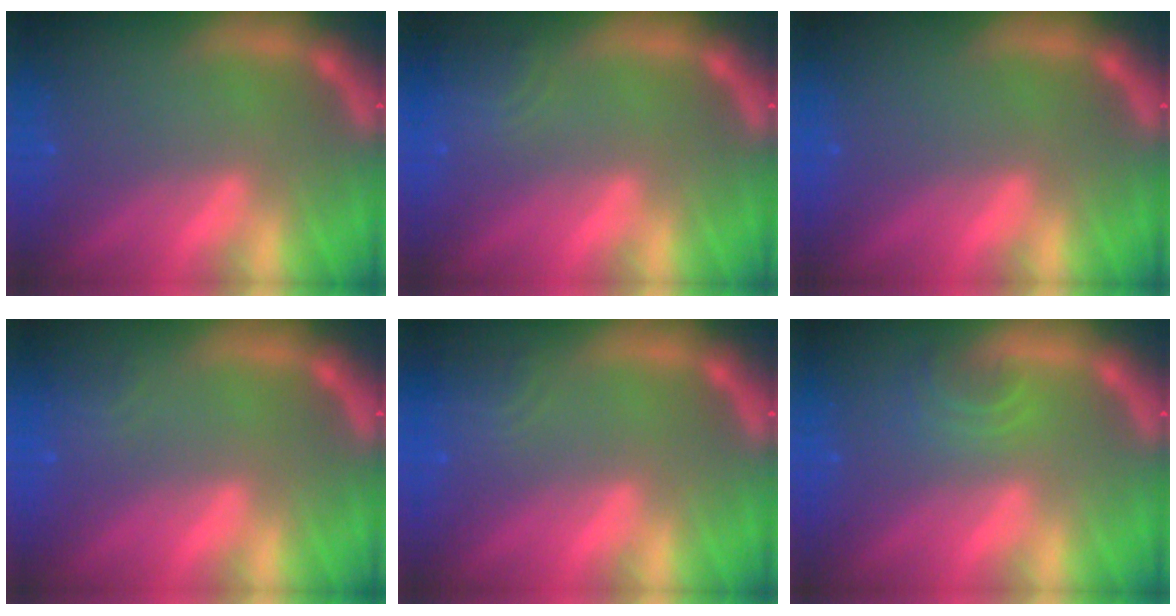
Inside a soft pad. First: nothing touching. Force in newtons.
{"total": 2.9}
{"total": 0.0}
{"total": 1.4}
{"total": 2.4}
{"total": 2.4}